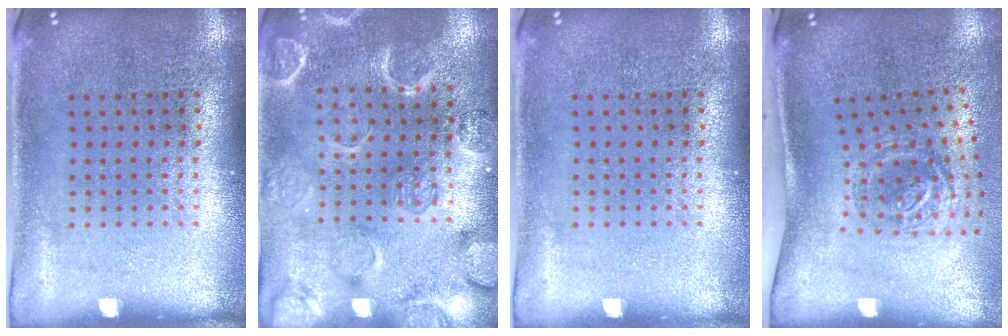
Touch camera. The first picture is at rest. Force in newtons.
{"total": 2.5, "press": 2.5, "slide": 0.2}
{"total": 0.0}
{"total": 1.9, "press": 1.3, "slide": 1.5}